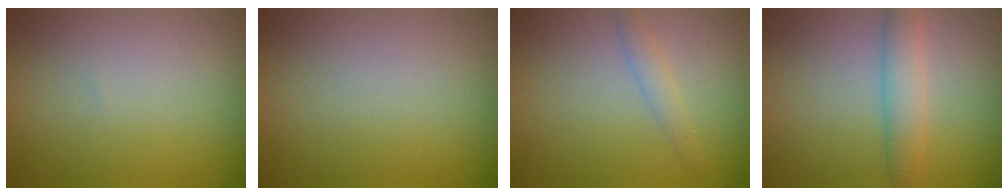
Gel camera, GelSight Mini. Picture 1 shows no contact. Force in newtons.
{"total": 0.0}
{"total": 1.4, "press": 1.4, "slide": 0.1}
{"total": 3.0, "press": 3.0, "slide": 0.1}